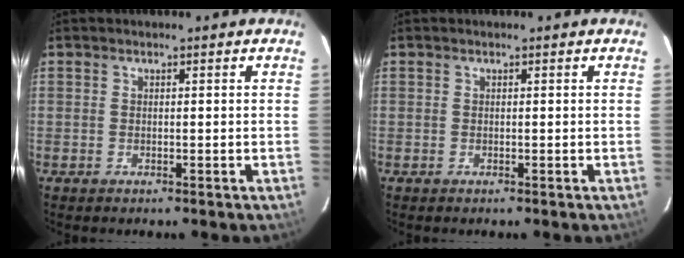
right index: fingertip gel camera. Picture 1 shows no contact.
{"total": 0.0}